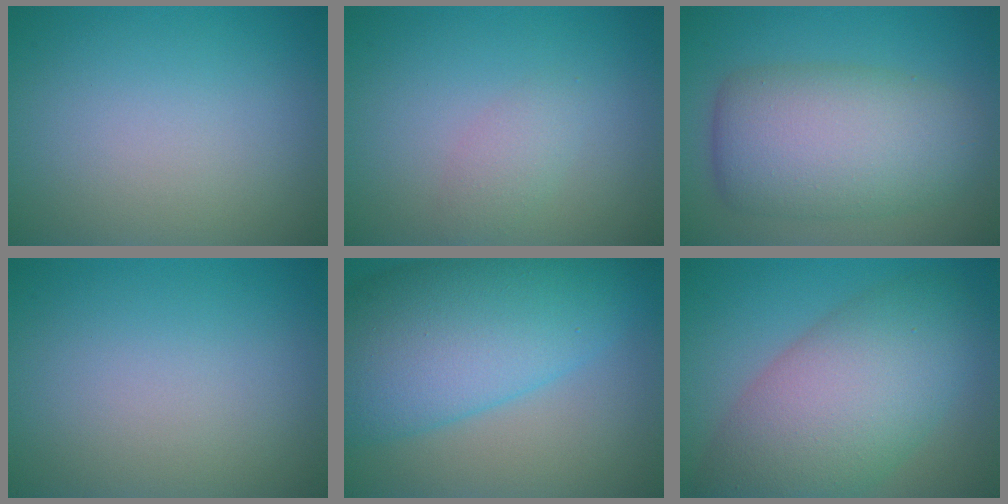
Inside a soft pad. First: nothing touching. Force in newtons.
{"total": 1.6, "press": 1.6, "slide": 0.0}
{"total": 8.6, "press": 8.6, "slide": 0.4}
{"total": 0.0}
{"total": 12.1, "press": 12.1, "slide": 0.1}
{"total": 9.8, "press": 9.8, "slide": 0.4}